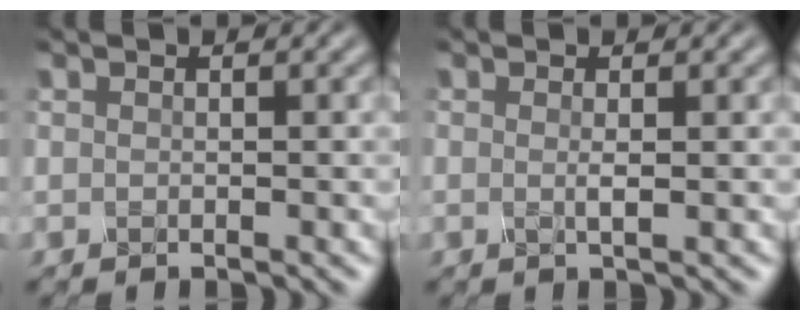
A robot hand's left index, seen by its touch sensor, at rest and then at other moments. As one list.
[{"total": 0.9, "force": [-0.1, 0.1, 0.9], "torque": [-0.014, -0.004, -0.004]}]